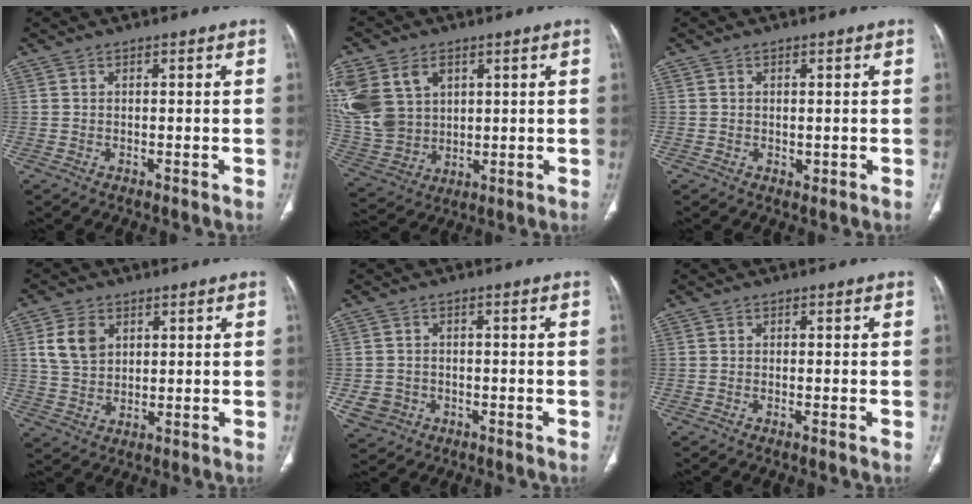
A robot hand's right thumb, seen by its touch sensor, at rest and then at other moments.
{"total": 18.3, "force": [6.1, 13.6, 10.7], "torque": [-0.248, 0.001, 0.142]}
{"total": 0.9, "force": [0.1, 0.8, 0.5], "torque": [-0.007, -0.002, 0.003]}
{"total": 7.0, "force": [2.5, 5.1, 4.2], "torque": [-0.064, -0.007, 0.053]}
{"total": 4.6, "force": [-1.6, 4.1, 1.3], "torque": [-0.021, 0.010, -0.021]}
{"total": 0.8, "force": [-0.5, 0.0, 0.6], "torque": [-0.019, -0.001, -0.012]}